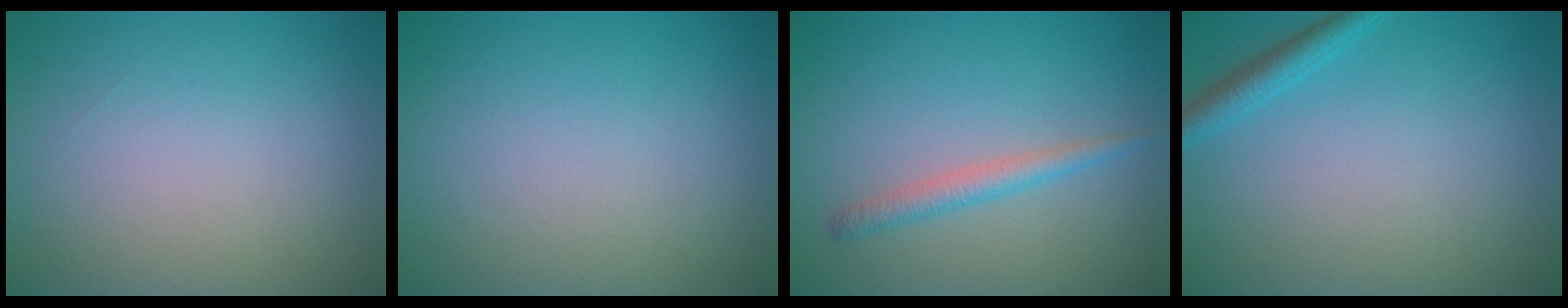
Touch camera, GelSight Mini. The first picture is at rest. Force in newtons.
{"total": 0.0}
{"total": 1.9, "press": 1.9, "slide": 0.1}
{"total": 1.9, "press": 1.9, "slide": 0.2}